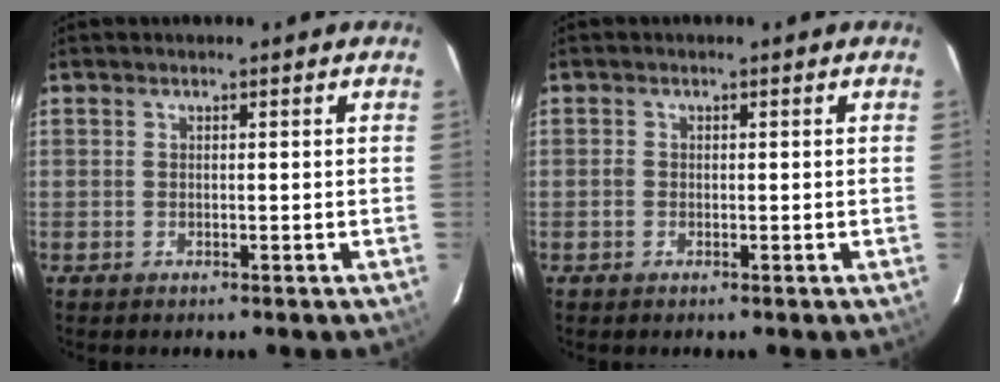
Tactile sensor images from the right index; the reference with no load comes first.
{"total": 0.9, "force": [-0.3, 0.8, 0.3], "torque": [-0.004, 0.000, -0.007]}